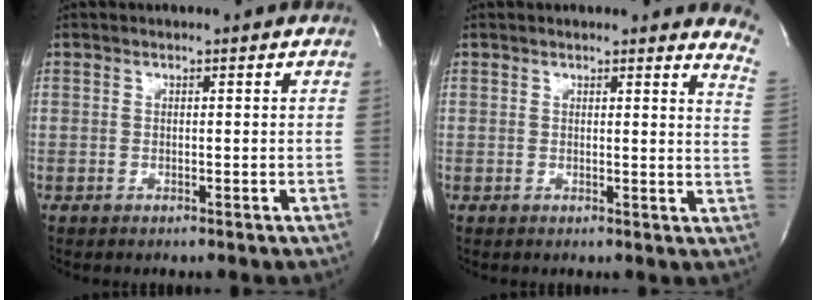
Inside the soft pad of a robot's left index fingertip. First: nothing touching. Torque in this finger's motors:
{"motor_torque": [0.61, -0.75, 0.18, 0.01]}